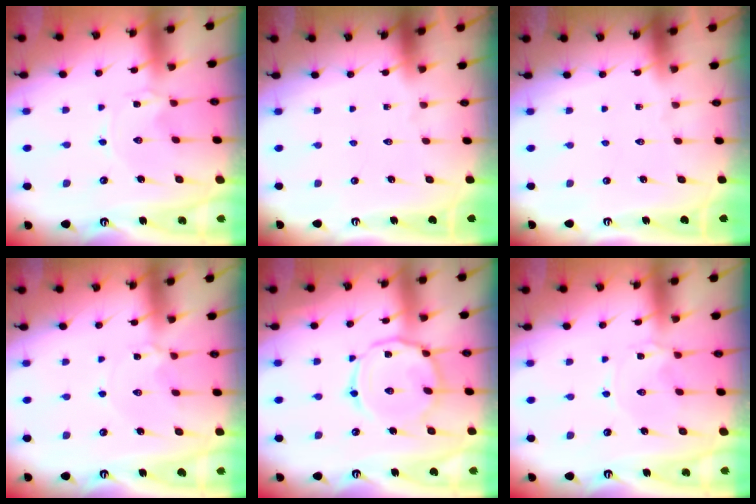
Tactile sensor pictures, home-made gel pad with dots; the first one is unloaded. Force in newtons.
{"total": 0.0}
{"total": 0.0}
{"total": 1.7, "press": 1.7, "slide": 0.2}
{"total": 11.6, "press": 11.6, "slide": 0.5}
{"total": 2.6, "press": 2.6, "slide": 0.4}